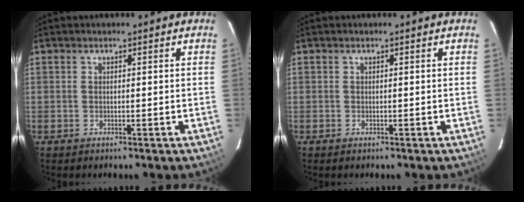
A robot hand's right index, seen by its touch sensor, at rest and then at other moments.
{"total": 0.0}